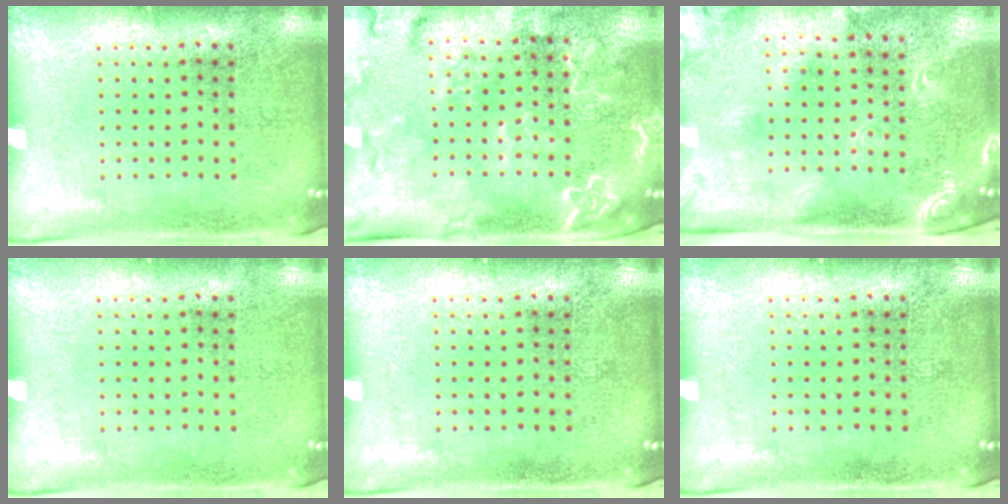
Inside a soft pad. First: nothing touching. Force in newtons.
{"total": 2.6, "press": 2.4, "slide": 0.9}
{"total": 2.4, "press": 1.8, "slide": 1.6}
{"total": 0.0}
{"total": 0.0}
{"total": 0.0}